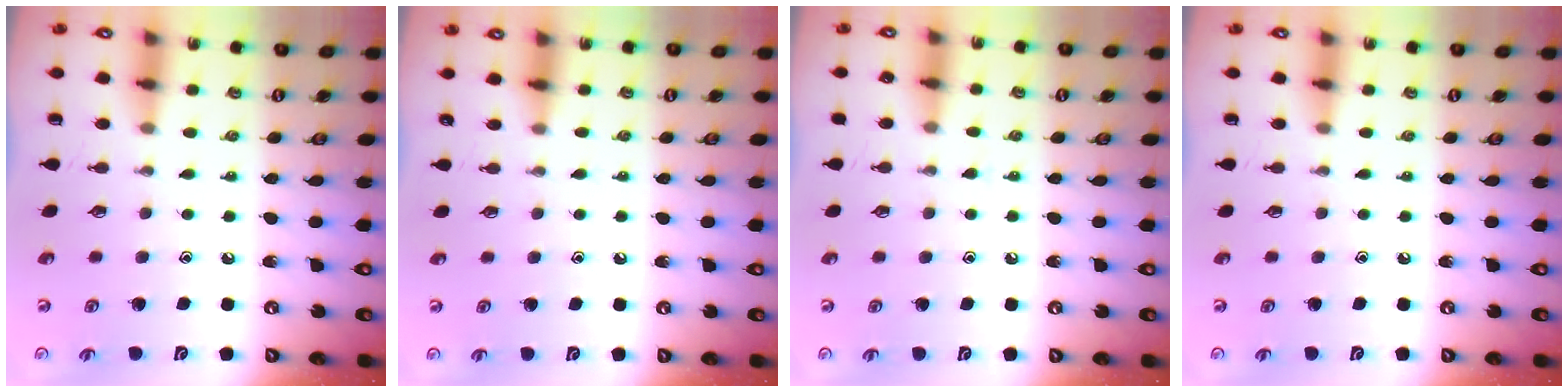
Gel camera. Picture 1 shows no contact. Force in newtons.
{"total": 3.9, "press": 3.9, "slide": 0.5}
{"total": 3.8, "press": 3.7, "slide": 0.5}
{"total": 0.0}